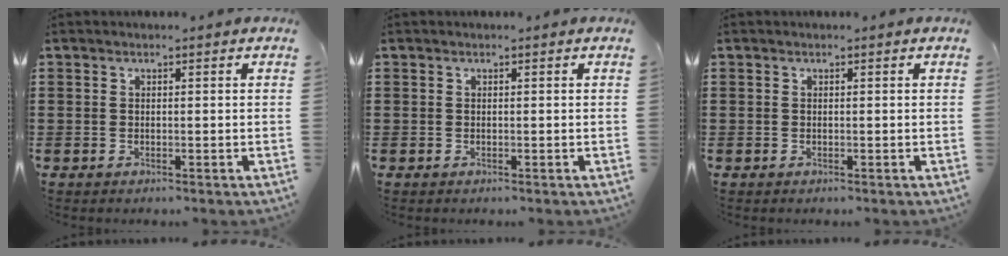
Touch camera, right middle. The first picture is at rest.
{"total": 0.0}
{"total": 0.0}